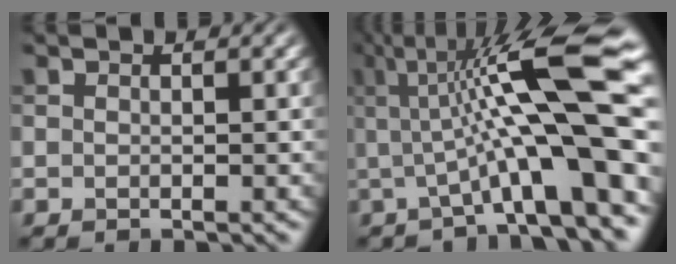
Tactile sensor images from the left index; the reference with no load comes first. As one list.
[{"total": 14.1, "force": [1.7, 3.2, 13.6], "torque": [-0.199, 0.022, 0.025]}]